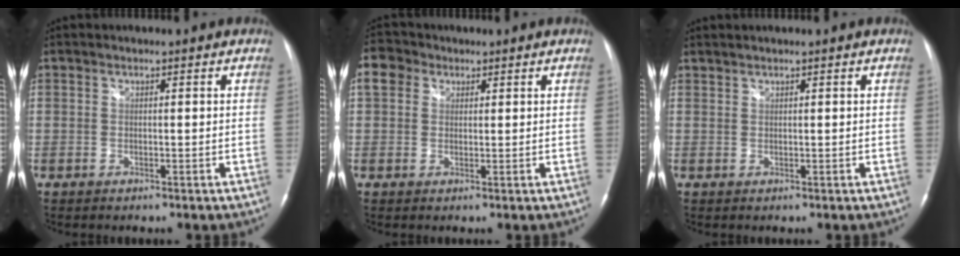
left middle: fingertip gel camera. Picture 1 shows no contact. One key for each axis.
{"total": 4.5, "fx": 2.0, "fy": 3.6, "fz": 1.7, "tx": -0.047, "ty": 0.022, "tz": 0.038}
{"total": 1.0, "fx": 1.0, "fy": 0.0, "fz": 0.2, "tx": -0.007, "ty": 0.008, "tz": 0.024}